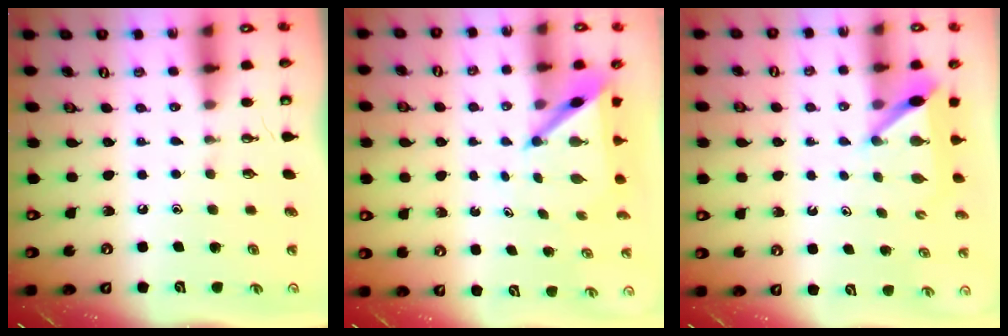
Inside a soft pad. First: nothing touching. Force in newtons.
{"total": 4.9, "press": 4.9, "slide": 0.4}
{"total": 6.0, "press": 6.0, "slide": 0.5}